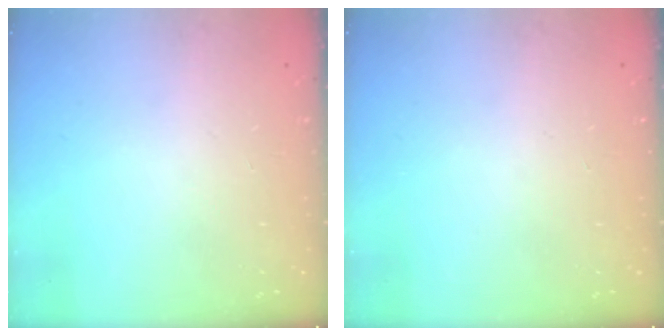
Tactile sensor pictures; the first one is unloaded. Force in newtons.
{"total": 0.0}